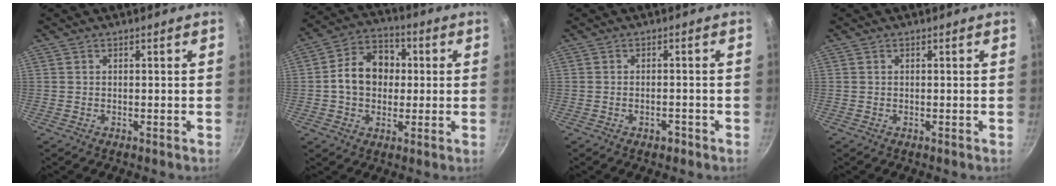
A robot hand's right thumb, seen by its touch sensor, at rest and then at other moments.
{"total": 11.7, "force": [0.5, 9.2, 7.2], "torque": [-0.085, 0.024, -0.007]}
{"total": 1.9, "force": [-1.2, 1.0, 1.0], "torque": [-0.010, 0.013, -0.014]}
{"total": 0.0}